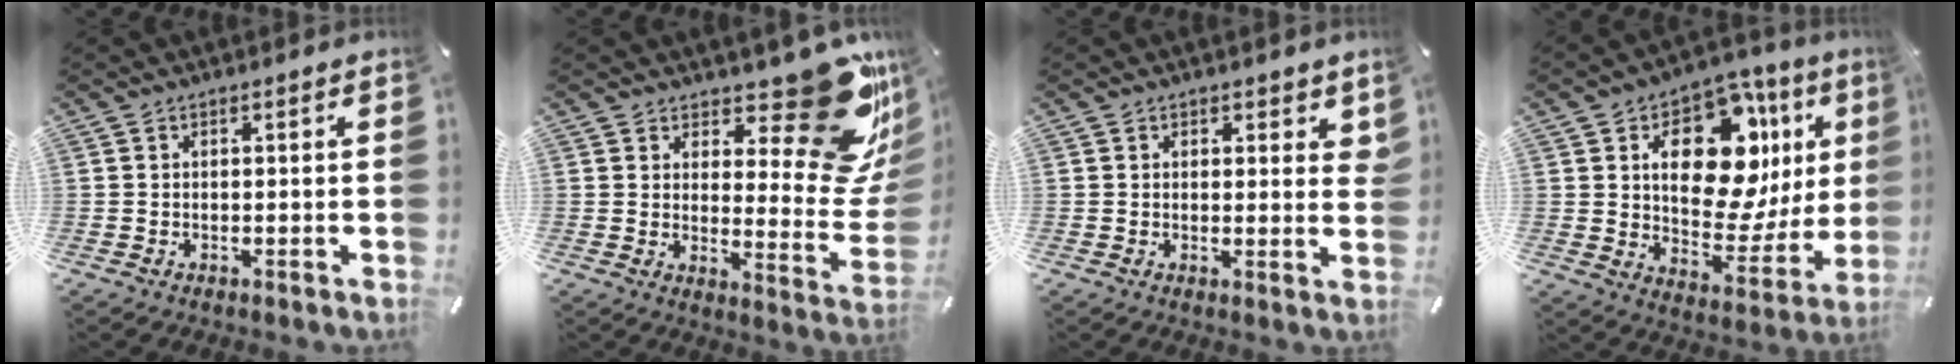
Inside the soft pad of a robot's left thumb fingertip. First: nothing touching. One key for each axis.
{"total": 20.6, "fx": 12.5, "fy": 8.3, "fz": 14.1, "tx": -0.142, "ty": -0.110, "tz": 0.204}
{"total": 2.3, "fx": 1.4, "fy": 1.4, "fz": 1.1, "tx": 0.000, "ty": -0.006, "tz": 0.021}
{"total": 19.4, "fx": 6.7, "fy": 11.5, "fz": 14.1, "tx": -0.194, "ty": -0.043, "tz": 0.112}